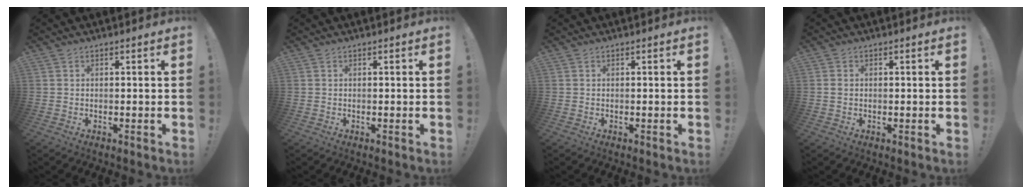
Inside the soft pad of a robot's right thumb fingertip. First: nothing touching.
{"total": 0.0}
{"total": 0.0}
{"total": 1.2, "force": [0.1, 1.0, 0.7], "torque": [-0.014, 0.005, 0.001]}